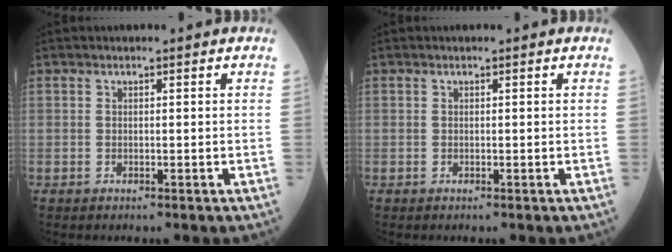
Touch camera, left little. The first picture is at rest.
{"total": 0.0}